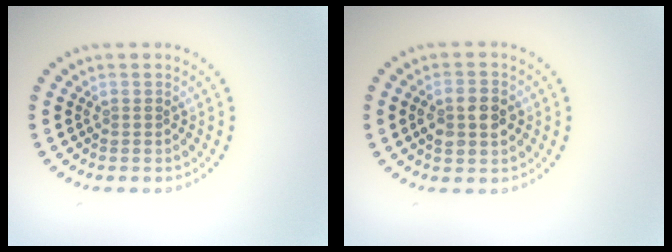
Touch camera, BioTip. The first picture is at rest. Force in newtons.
{"total": 2.9, "press": 2.9, "slide": 0.2}